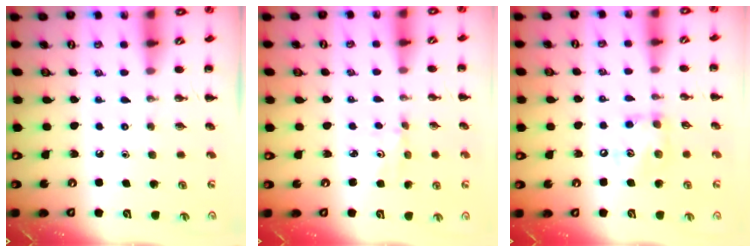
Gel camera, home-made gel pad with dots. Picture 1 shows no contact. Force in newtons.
{"total": 2.7, "press": 2.6, "slide": 0.8}
{"total": 9.6, "press": 9.5, "slide": 1.2}